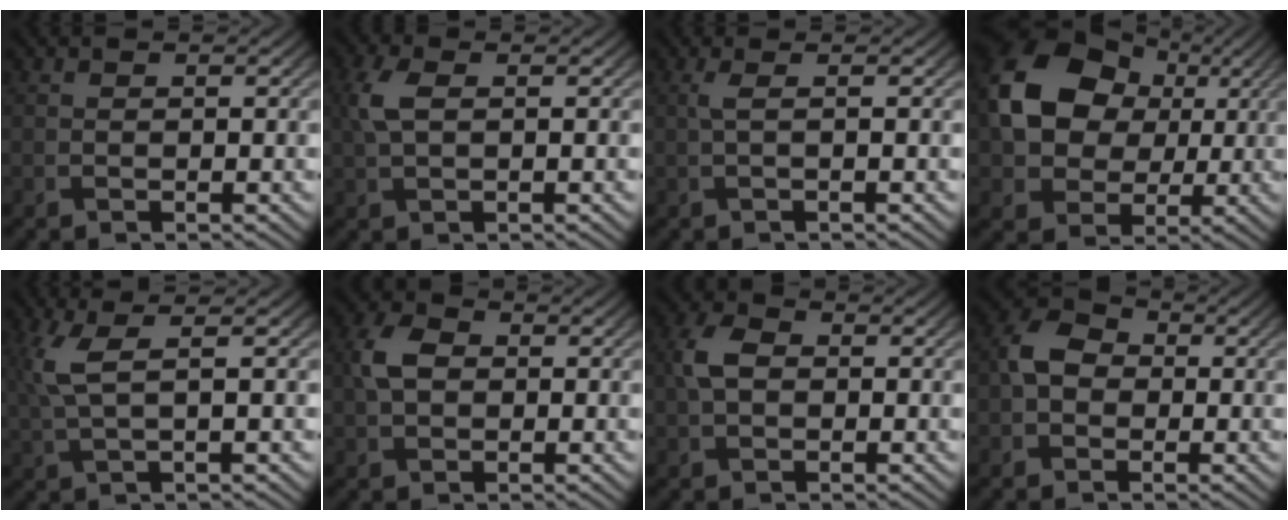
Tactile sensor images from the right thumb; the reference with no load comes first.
{"total": 3.8, "force": [0.7, 2.0, 3.2], "torque": [-0.086, 0.006, 0.012]}
{"total": 1.7, "force": [0.2, 0.3, 1.6], "torque": [-0.034, 0.007, 0.000]}
{"total": 14.3, "force": [2.7, 11.1, 8.6], "torque": [-0.186, 0.017, 0.032]}
{"total": 4.8, "force": [1.5, 1.1, 4.4], "torque": [-0.102, 0.007, 0.032]}
{"total": 4.4, "force": [0.3, 3.3, 3.0], "torque": [-0.074, 0.005, -0.002]}
{"total": 3.9, "force": [0.1, 2.8, 2.7], "torque": [-0.066, 0.006, -0.007]}
{"total": 5.1, "force": [-0.5, 4.3, 2.8], "torque": [-0.062, 0.011, -0.020]}